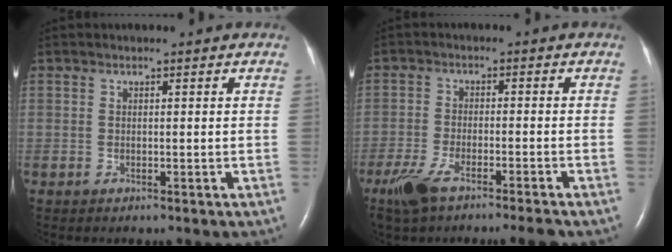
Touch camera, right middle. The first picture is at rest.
{"total": 7.8, "force": [-5.9, 0.6, 5.1], "torque": [-0.097, -0.017, -0.106]}